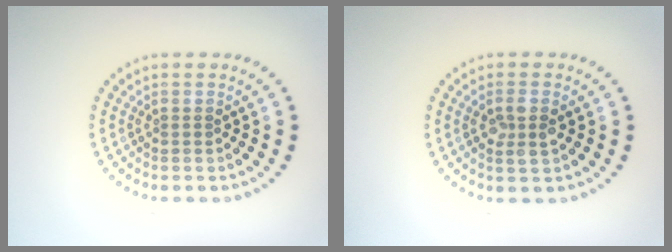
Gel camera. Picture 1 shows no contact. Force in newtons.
{"total": 2.1, "press": 2.0, "slide": 0.6}